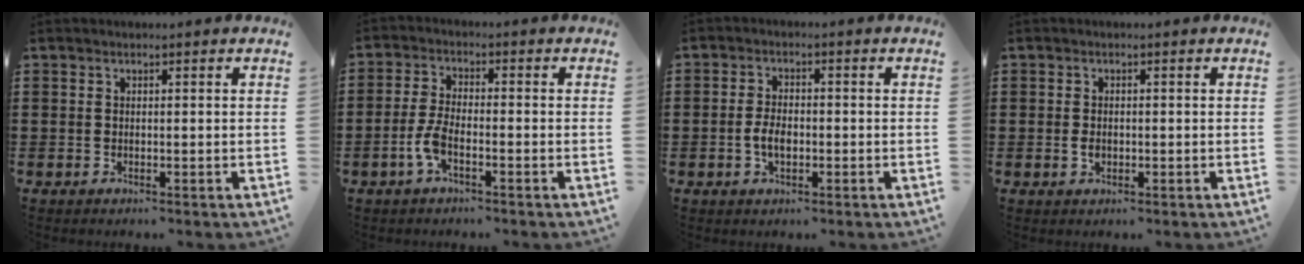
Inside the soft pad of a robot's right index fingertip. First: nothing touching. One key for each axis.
{"total": 4.3, "fx": -2.0, "fy": 1.2, "fz": 3.6, "tx": -0.097, "ty": -0.010, "tz": -0.045}
{"total": 3.6, "fx": -0.8, "fy": 1.9, "fz": 3.0, "tx": -0.070, "ty": -0.002, "tz": -0.018}
{"total": 1.3, "fx": -0.2, "fy": 0.9, "fz": 0.9, "tx": -0.020, "ty": 0.004, "tz": -0.005}